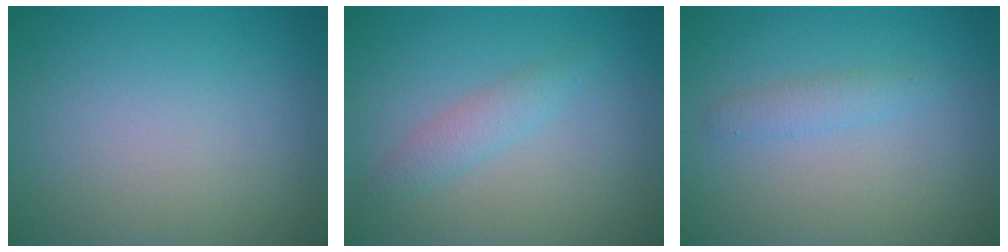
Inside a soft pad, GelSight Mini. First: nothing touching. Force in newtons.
{"total": 1.8, "press": 1.8, "slide": 0.1}
{"total": 1.4, "press": 1.4, "slide": 0.0}